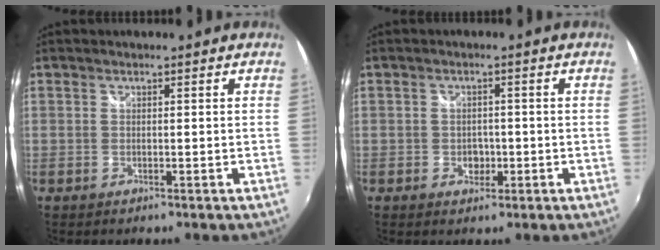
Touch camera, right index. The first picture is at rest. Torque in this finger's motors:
{"motor_torque": [0.04, 0.02, 0.06, 0.00]}